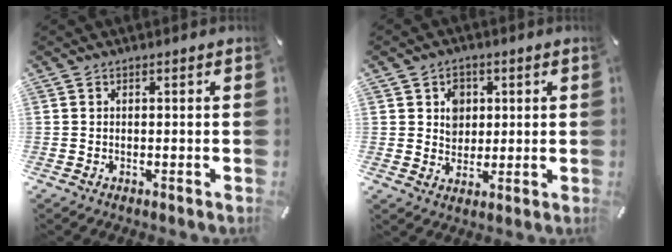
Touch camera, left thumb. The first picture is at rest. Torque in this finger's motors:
{"motor_torque": [0.69, 0.93, 0.25, -0.32, 0.08]}